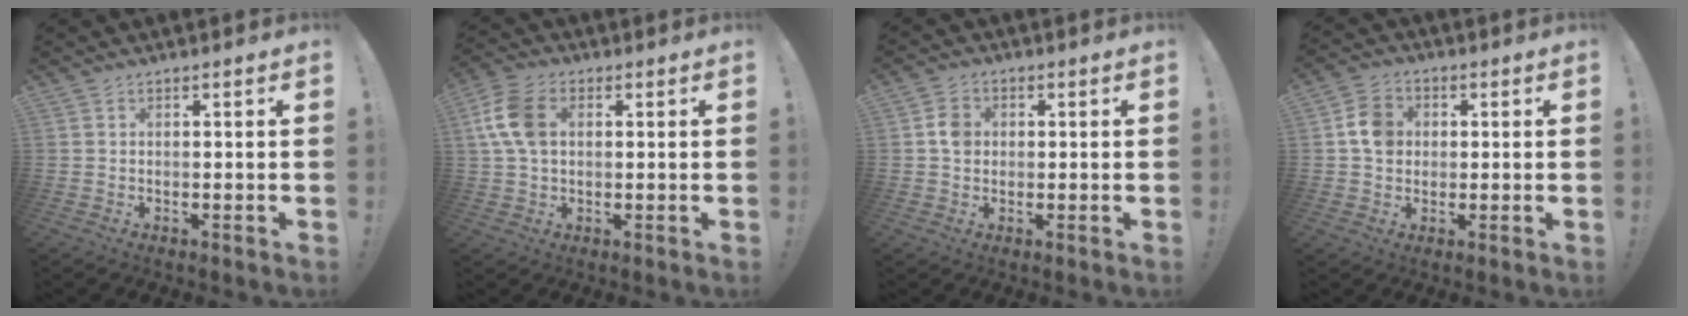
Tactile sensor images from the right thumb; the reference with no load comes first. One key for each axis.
{"total": 10.9, "fx": 2.2, "fy": 7.4, "fz": 7.6, "tx": -0.153, "ty": 0.009, "tz": 0.044}
{"total": 5.0, "fx": 0.3, "fy": 4.3, "fz": 2.5, "tx": -0.019, "ty": 0.002, "tz": 0.004}
{"total": 8.3, "fx": 1.2, "fy": 7.2, "fz": 4.0, "tx": -0.054, "ty": 0.014, "tz": 0.027}